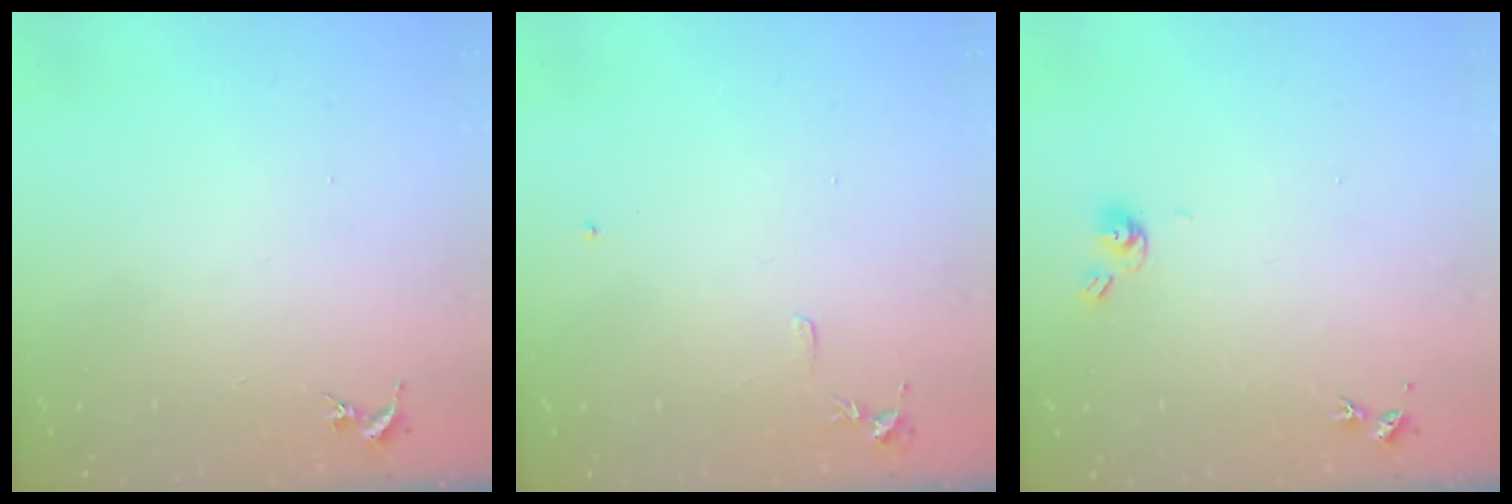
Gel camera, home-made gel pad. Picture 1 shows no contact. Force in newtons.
{"total": 5.9, "press": 5.8, "slide": 0.8}
{"total": 6.8, "press": 6.8, "slide": 0.6}